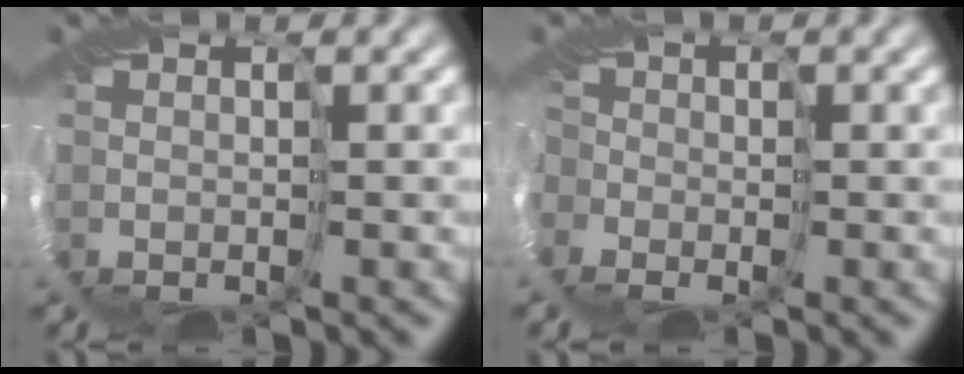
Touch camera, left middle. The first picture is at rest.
{"total": 3.1, "force": [-2.2, 2.2, 0.3], "torque": [-0.017, -0.009, -0.034]}